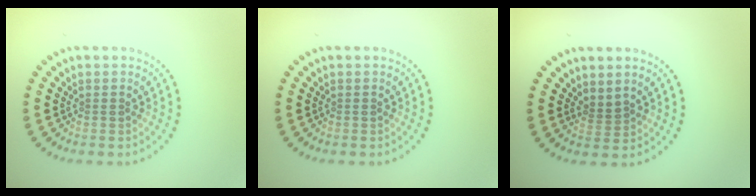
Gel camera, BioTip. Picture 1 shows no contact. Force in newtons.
{"total": 0.0}
{"total": 1.4, "press": 0.9, "slide": 1.0}